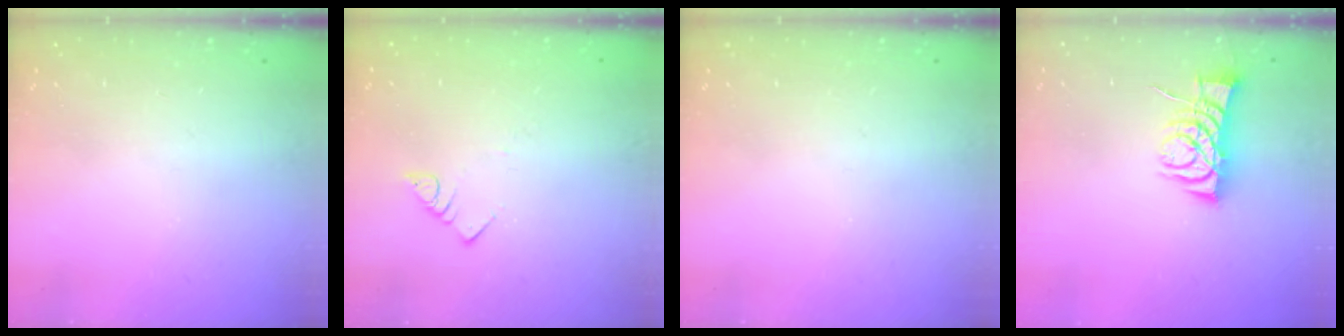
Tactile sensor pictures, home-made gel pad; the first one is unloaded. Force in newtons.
{"total": 3.0, "press": 3.0, "slide": 0.1}
{"total": 0.0}
{"total": 7.8, "press": 7.7, "slide": 0.6}